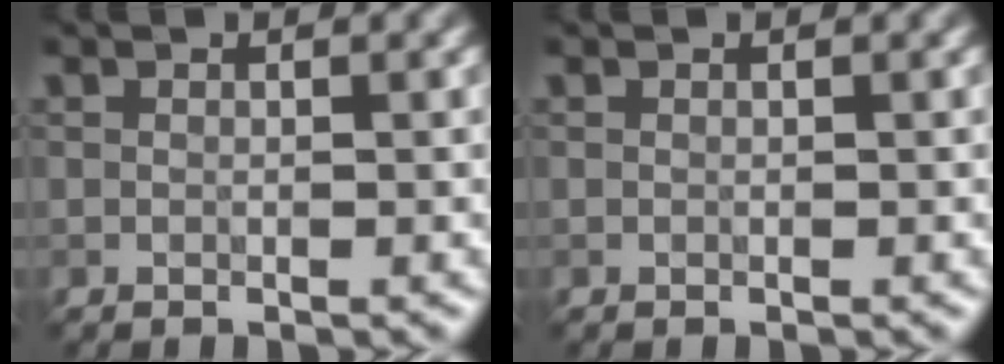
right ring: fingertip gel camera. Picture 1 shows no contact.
{"total": 0.0}